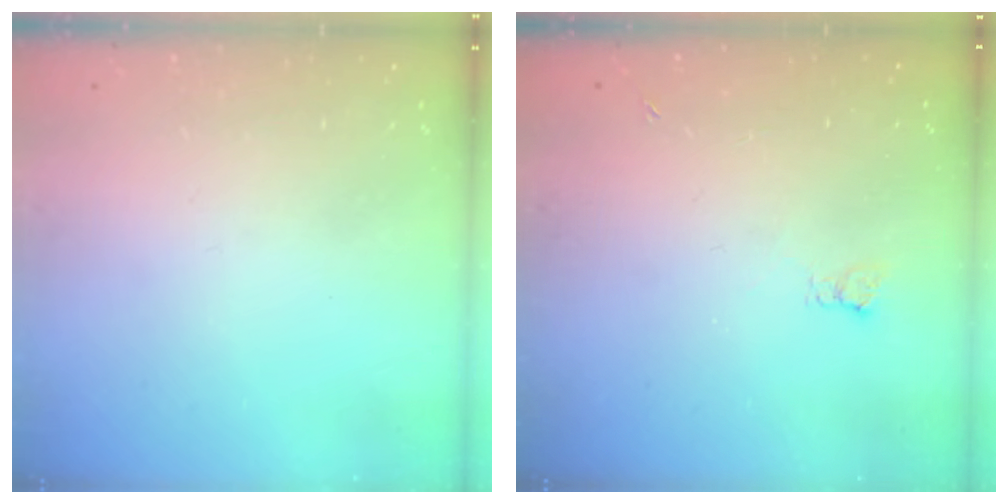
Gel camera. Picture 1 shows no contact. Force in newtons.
{"total": 2.9, "press": 2.9, "slide": 0.5}